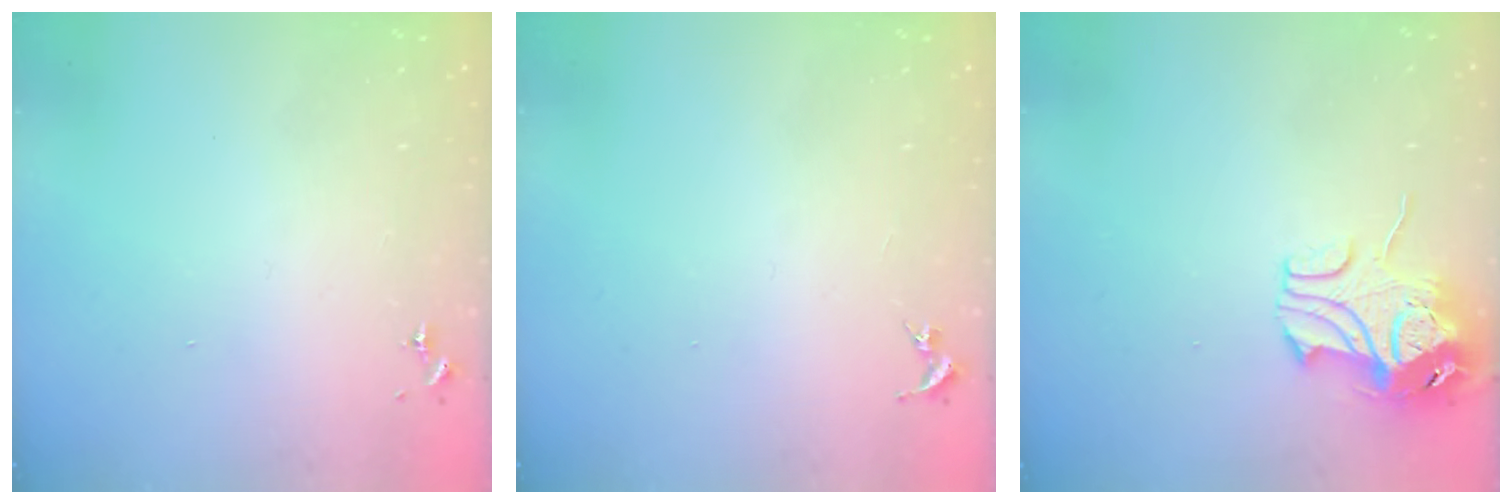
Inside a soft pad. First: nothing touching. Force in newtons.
{"total": 0.0}
{"total": 9.8, "press": 9.6, "slide": 1.5}